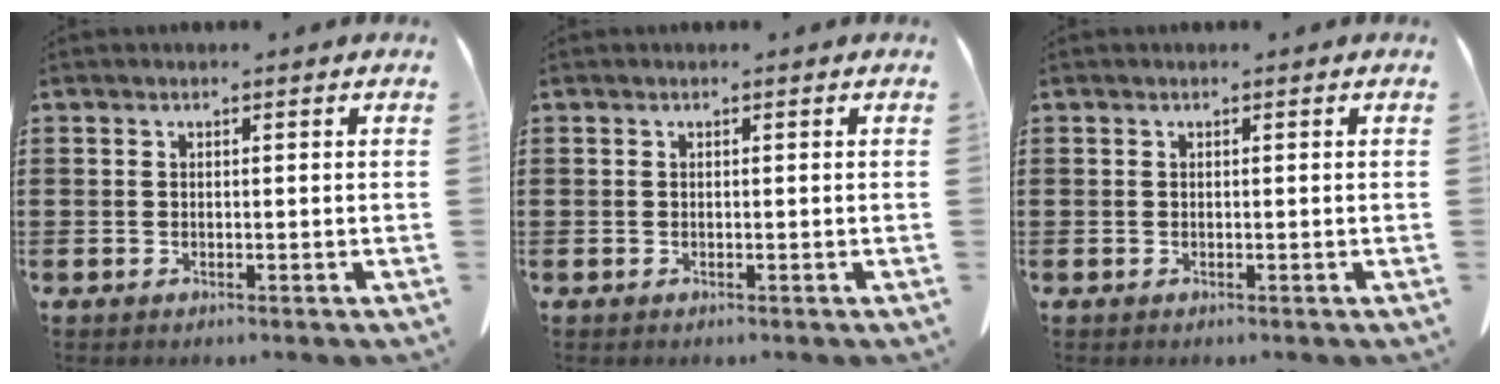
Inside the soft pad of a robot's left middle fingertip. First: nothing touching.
{"total": 0.0}
{"total": 0.0}